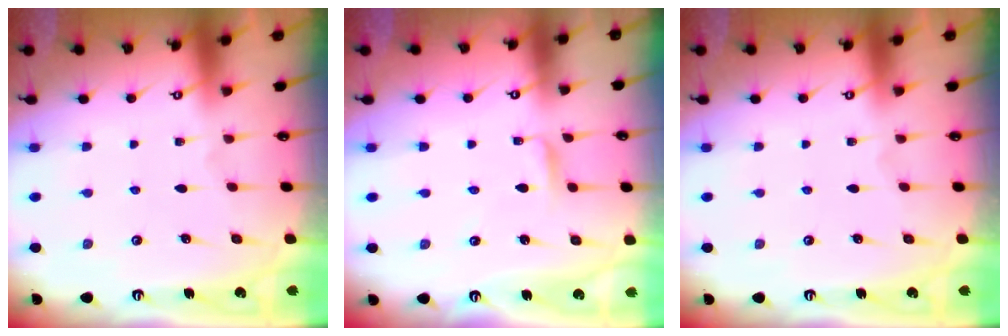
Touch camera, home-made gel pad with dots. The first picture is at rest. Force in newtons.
{"total": 3.0, "press": 3.0, "slide": 0.3}
{"total": 0.0}